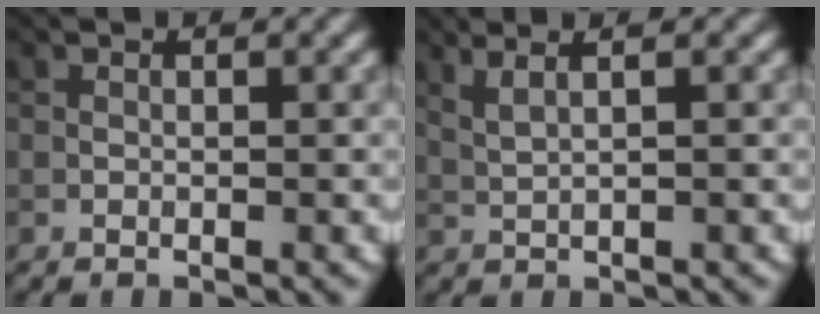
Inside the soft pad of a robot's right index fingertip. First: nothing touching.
{"total": 3.8, "force": [2.2, 1.5, 2.7], "torque": [-0.041, 0.019, 0.023]}